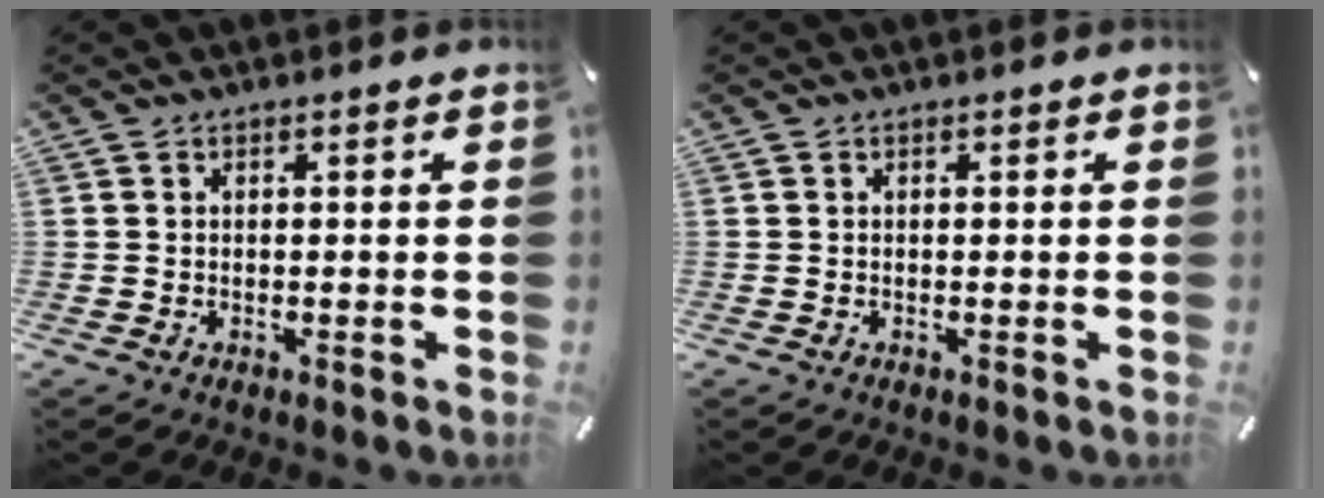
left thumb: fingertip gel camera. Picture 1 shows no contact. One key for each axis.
{"total": 0.0}